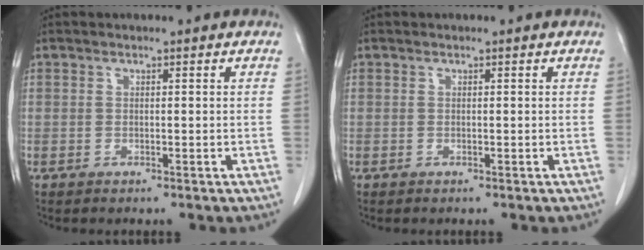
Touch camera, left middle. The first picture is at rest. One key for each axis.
{"total": 0.0}